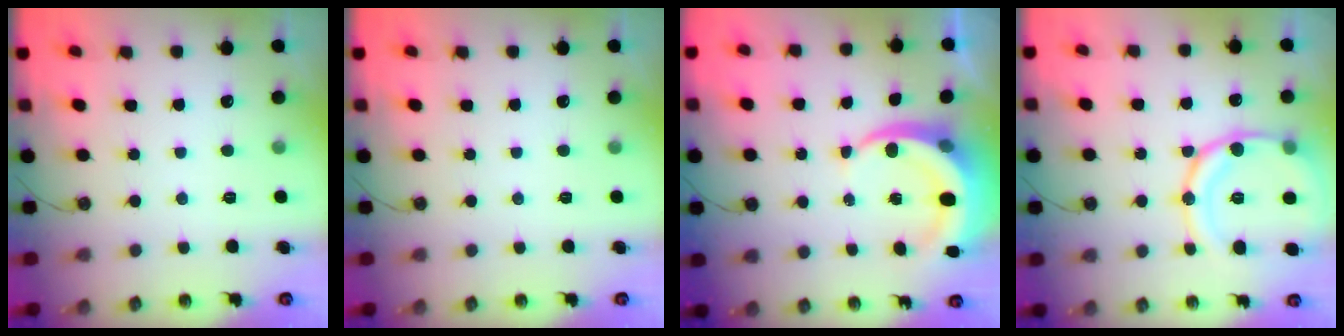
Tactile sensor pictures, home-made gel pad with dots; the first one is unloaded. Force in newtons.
{"total": 0.0}
{"total": 7.7, "press": 7.7, "slide": 1.1}
{"total": 16.6, "press": 16.5, "slide": 1.9}